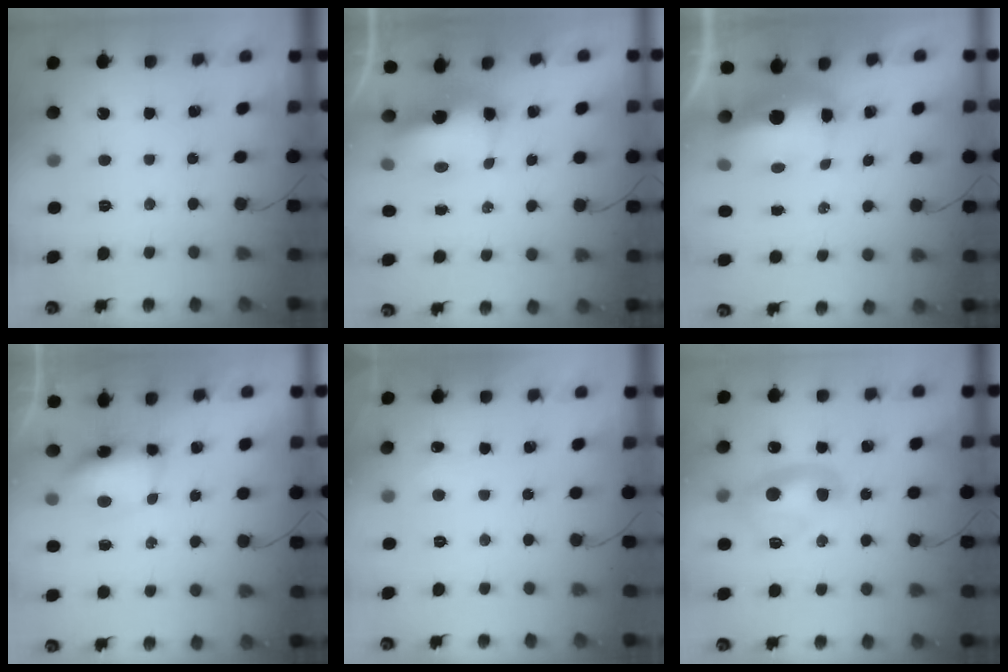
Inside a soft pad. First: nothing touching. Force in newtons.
{"total": 9.0, "press": 8.9, "slide": 1.6}
{"total": 8.7, "press": 8.5, "slide": 1.7}
{"total": 7.3, "press": 7.2, "slide": 0.7}
{"total": 3.6, "press": 3.5, "slide": 1.0}
{"total": 10.9, "press": 10.0, "slide": 4.3}